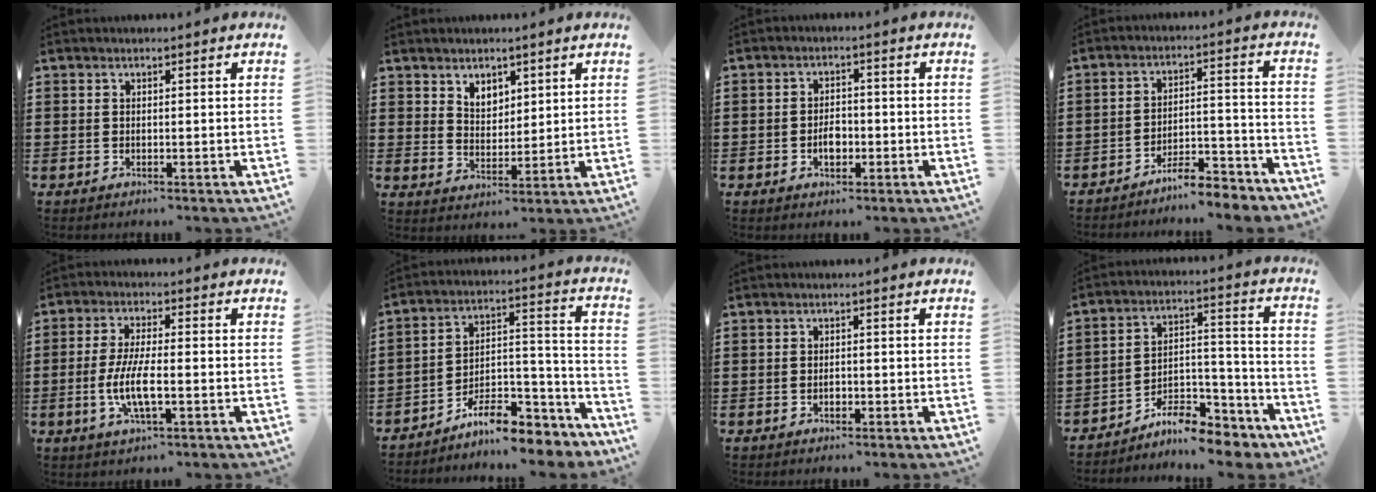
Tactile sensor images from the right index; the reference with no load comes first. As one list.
[{"total": 3.6, "force": [2.8, 2.3, 0.4], "torque": [-0.018, 0.004, 0.053]}, {"total": 3.2, "force": [-1.0, 2.2, 2.2], "torque": [-0.034, 0.000, -0.020]}, {"total": 6.3, "force": [-6.0, 0.3, 1.7], "torque": [-0.024, 0.011, -0.116]}, {"total": 6.9, "force": [-1.9, 1.8, 6.4], "torque": [-0.141, -0.012, -0.042]}, {"total": 8.9, "force": [-7.9, 2.5, 3.4], "torque": [-0.045, 0.025, -0.148]}, {"total": 1.3, "force": [-0.5, 0.7, 1.1], "torque": [-0.021, -0.001, -0.009]}, {"total": 8.4, "force": [-7.8, 2.1, 2.5], "torque": [-0.024, 0.027, -0.145]}]